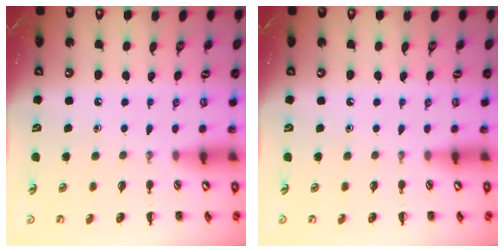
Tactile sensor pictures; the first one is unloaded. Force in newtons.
{"total": 0.0}